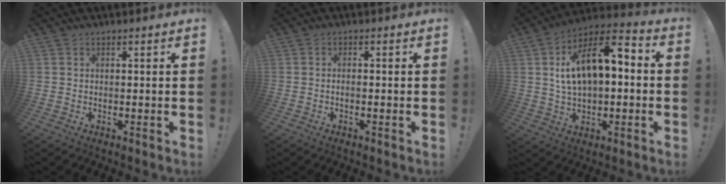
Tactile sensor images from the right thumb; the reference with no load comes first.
{"total": 1.2, "force": [-0.7, 0.2, 0.9], "torque": [-0.015, 0.003, -0.012]}
{"total": 15.1, "force": [3.0, 8.1, 12.4], "torque": [-0.196, -0.003, 0.050]}